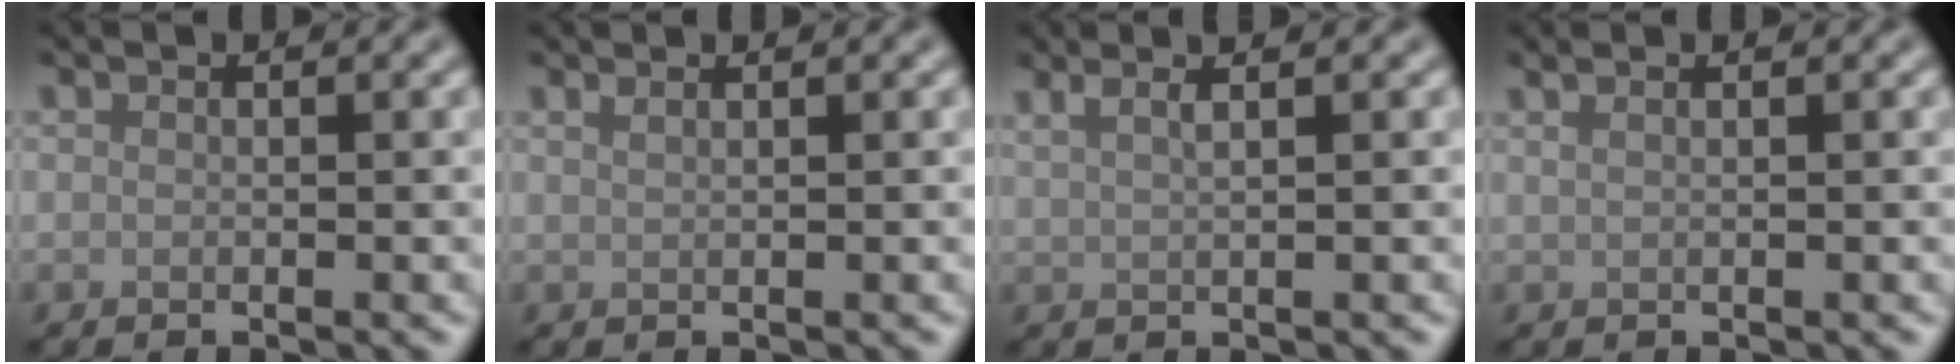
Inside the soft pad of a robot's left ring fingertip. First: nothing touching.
{"total": 0.9, "force": [0.7, 0.3, 0.4], "torque": [-0.003, -0.001, 0.009]}
{"total": 3.3, "force": [2.1, 1.2, 2.2], "torque": [-0.018, 0.011, 0.009]}
{"total": 2.0, "force": [1.2, 0.9, 1.2], "torque": [-0.014, -0.001, 0.005]}